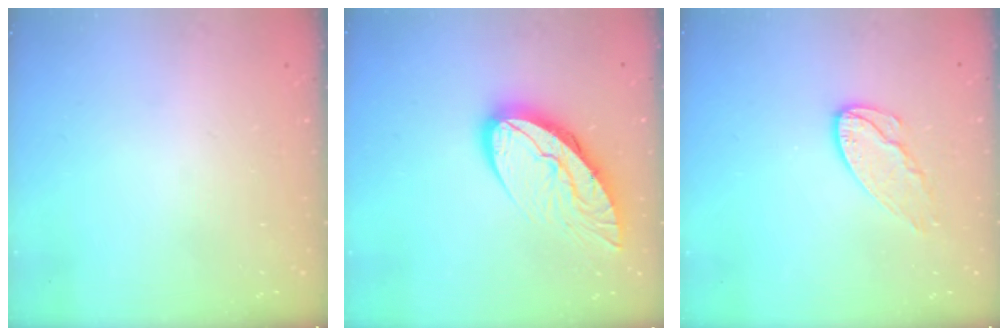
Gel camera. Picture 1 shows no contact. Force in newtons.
{"total": 12.3, "press": 12.2, "slide": 1.1}
{"total": 8.3, "press": 8.3, "slide": 0.1}